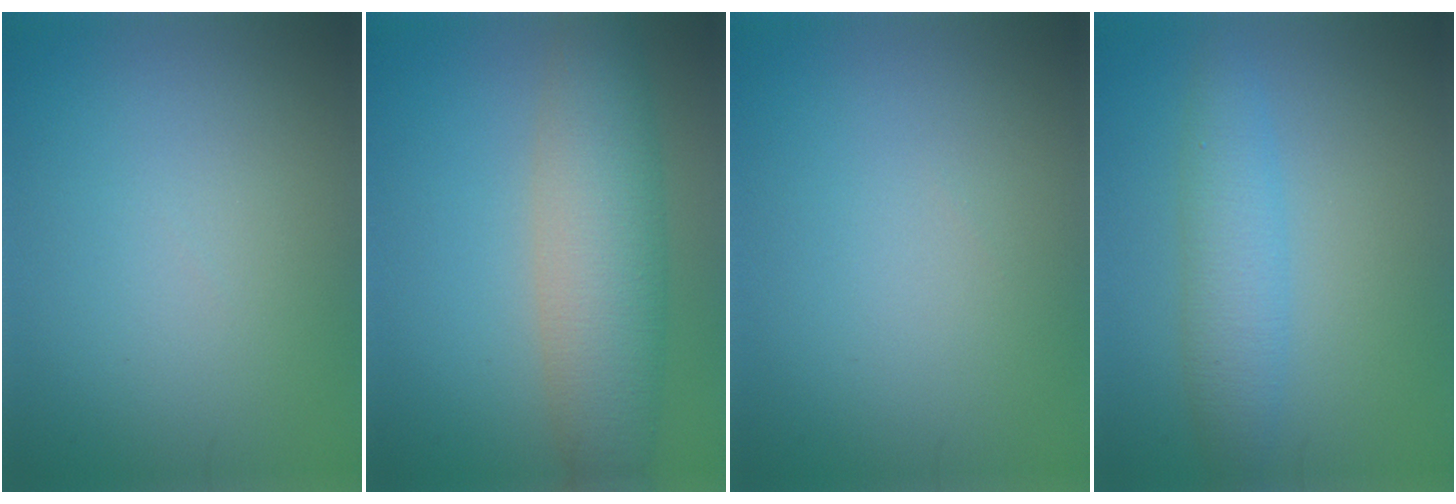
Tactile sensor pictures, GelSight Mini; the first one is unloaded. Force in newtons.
{"total": 6.9, "press": 6.9, "slide": 0.4}
{"total": 0.0}
{"total": 3.4, "press": 3.4, "slide": 0.1}